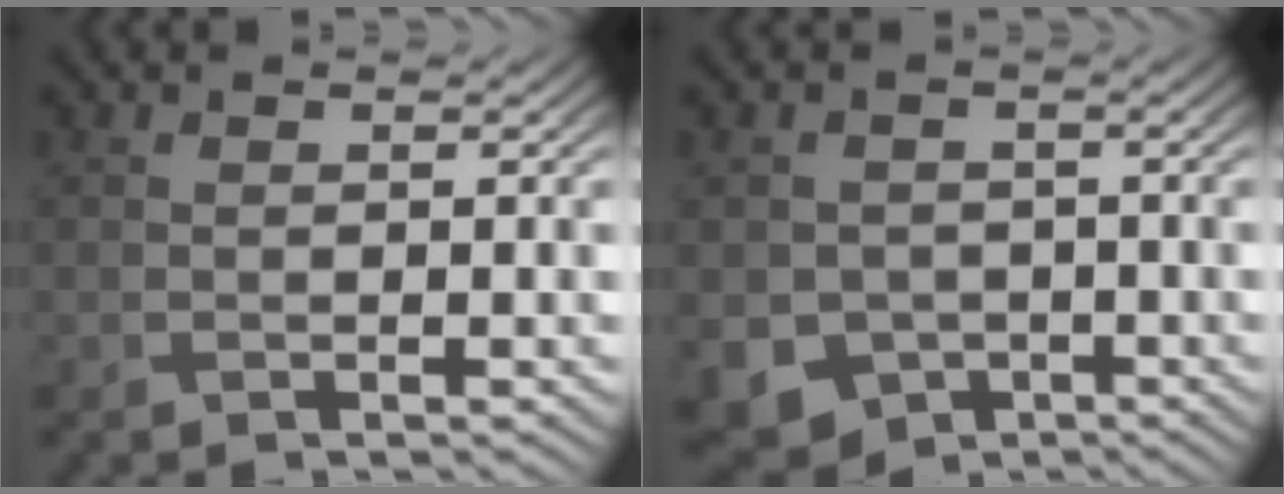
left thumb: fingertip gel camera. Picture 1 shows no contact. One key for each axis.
{"total": 6.9, "fx": -2.9, "fy": 5.8, "fz": 2.4, "tx": -0.056, "ty": -0.021, "tz": -0.053}